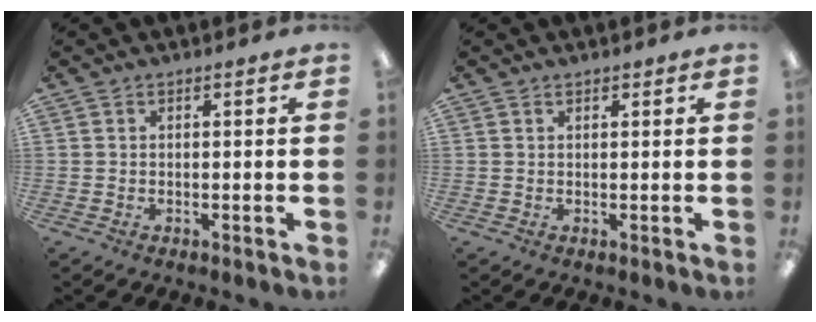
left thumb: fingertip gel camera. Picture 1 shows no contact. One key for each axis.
{"total": 0.9, "fx": 0.7, "fy": 0.3, "fz": 0.5, "tx": -0.011, "ty": -0.001, "tz": 0.012}